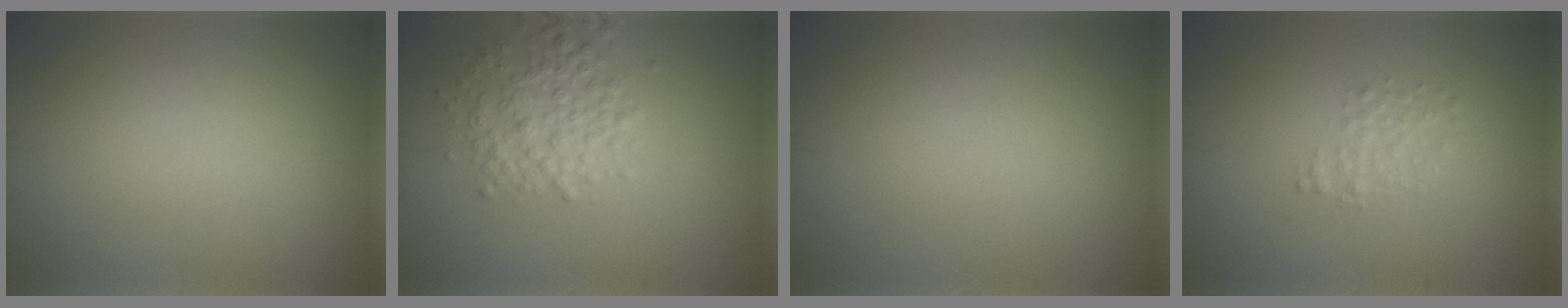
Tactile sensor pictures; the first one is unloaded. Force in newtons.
{"total": 3.4, "press": 3.4, "slide": 0.1}
{"total": 0.0}
{"total": 1.6, "press": 1.6, "slide": 0.0}